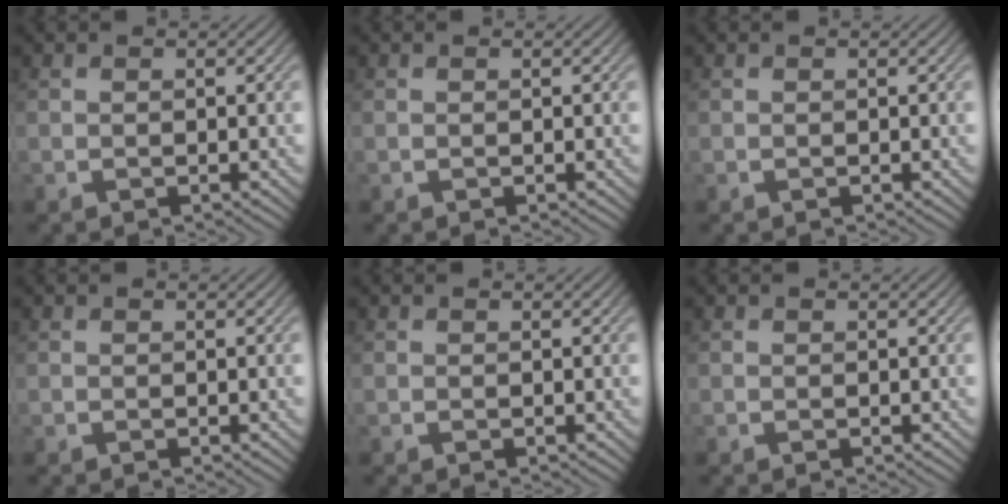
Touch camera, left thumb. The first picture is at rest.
{"total": 0.0}
{"total": 0.0}
{"total": 0.0}
{"total": 0.0}
{"total": 0.0}